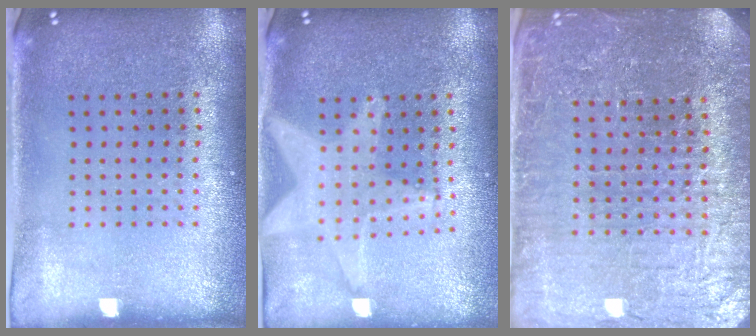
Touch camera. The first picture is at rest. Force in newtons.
{"total": 2.0, "press": 1.7, "slide": 1.1}
{"total": 4.8, "press": 4.5, "slide": 1.8}